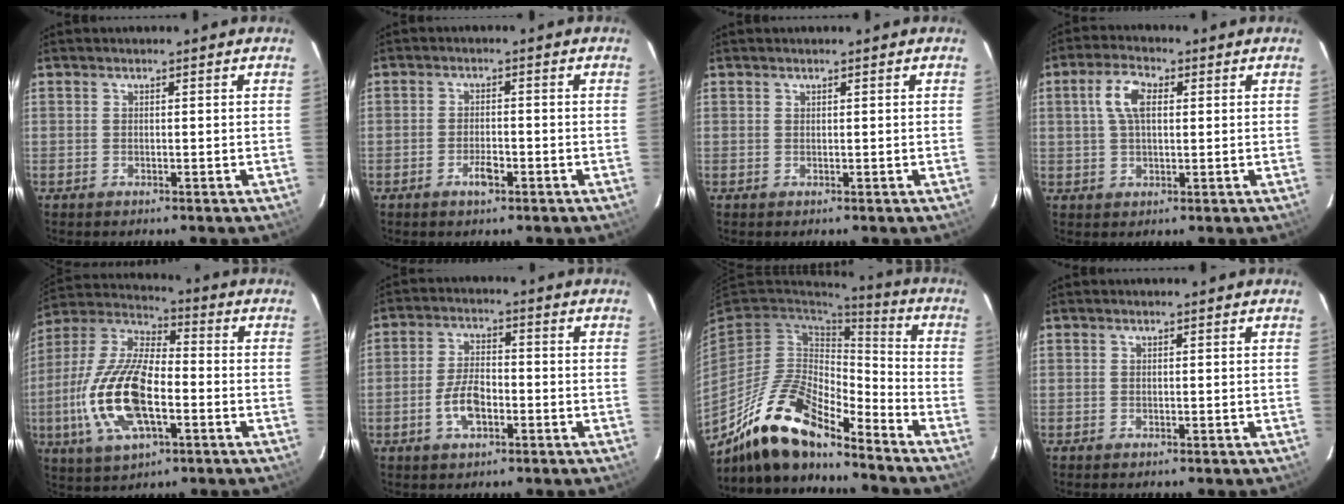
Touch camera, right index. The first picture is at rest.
{"total": 3.2, "force": [-1.9, 1.3, 2.2], "torque": [-0.047, 0.000, -0.033]}
{"total": 0.0}
{"total": 6.2, "force": [1.5, 3.1, 5.1], "torque": [-0.099, 0.015, 0.028]}
{"total": 18.8, "force": [-4.9, 8.2, 16.2], "torque": [-0.348, -0.006, -0.095]}
{"total": 6.6, "force": [-2.6, 3.3, 5.1], "torque": [-0.106, 0.005, -0.045]}
{"total": 17.8, "force": [-13.6, 5.3, 10.3], "torque": [-0.209, -0.015, -0.257]}
{"total": 0.0}